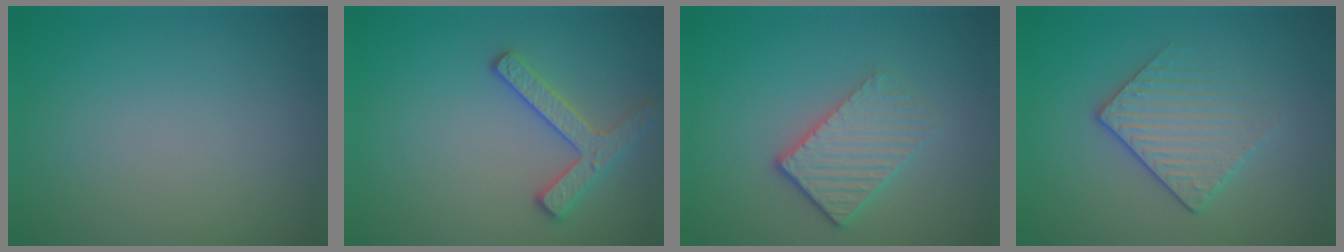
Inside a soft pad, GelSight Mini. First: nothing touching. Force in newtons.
{"total": 2.5, "press": 2.5, "slide": 0.4}
{"total": 3.1, "press": 2.7, "slide": 1.7}
{"total": 3.1, "press": 2.8, "slide": 1.3}